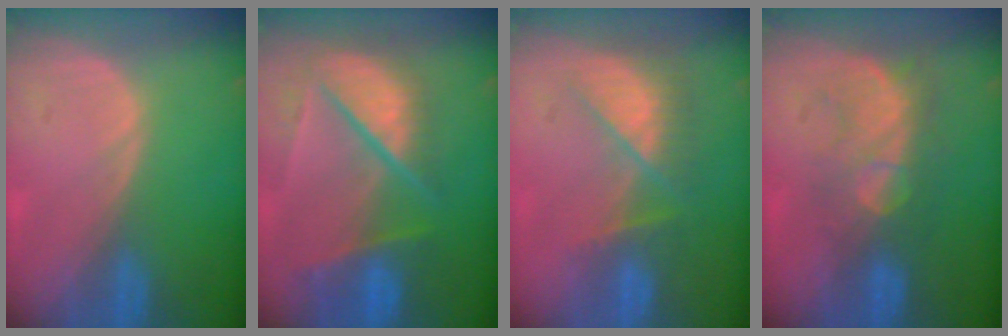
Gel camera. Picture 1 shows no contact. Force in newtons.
{"total": 10.3, "press": 8.6, "slide": 5.5}
{"total": 8.0, "press": 6.9, "slide": 4.1}
{"total": 8.3, "press": 7.6, "slide": 3.3}